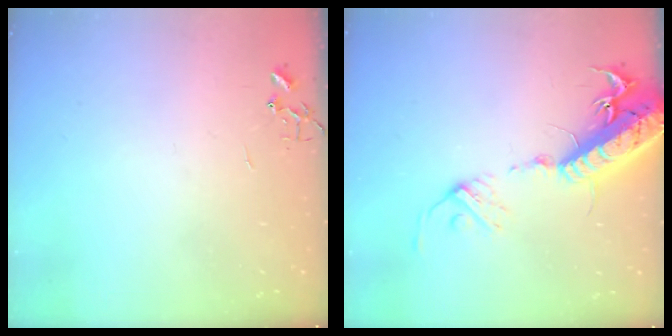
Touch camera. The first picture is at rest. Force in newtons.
{"total": 20.6, "press": 20.2, "slide": 4.3}